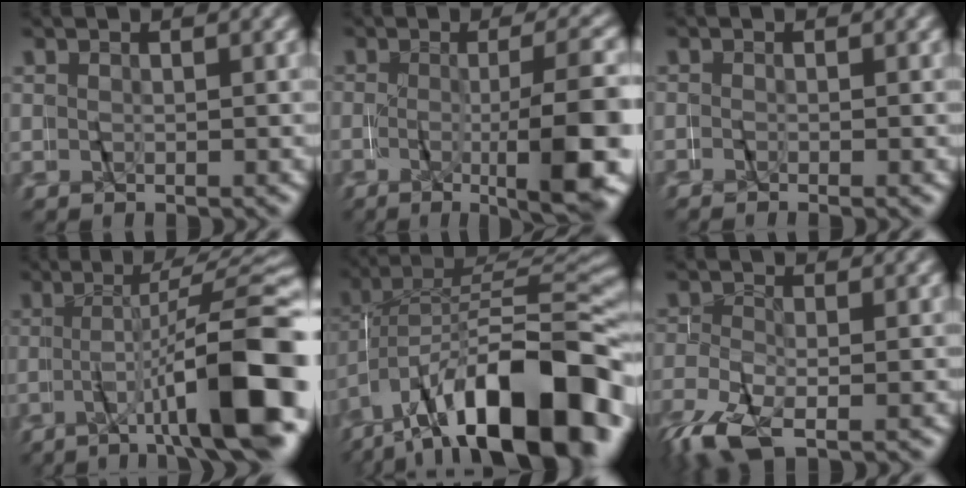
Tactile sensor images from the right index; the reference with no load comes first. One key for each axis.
{"total": 8.0, "fx": -2.7, "fy": 0.5, "fz": 7.5, "tx": -0.078, "ty": 0.004, "tz": -0.042}
{"total": 1.1, "fx": -1.0, "fy": -0.6, "fz": -0.1, "tx": -0.001, "ty": 0.002, "tz": -0.021}
{"total": 11.1, "fx": -3.6, "fy": 2.0, "fz": 10.3, "tx": -0.136, "ty": 0.001, "tz": -0.047}
{"total": 15.2, "fx": -6.3, "fy": 6.9, "fz": 11.9, "tx": -0.188, "ty": -0.008, "tz": -0.081}
{"total": 5.4, "fx": -4.7, "fy": 1.9, "fz": 1.9, "tx": -0.059, "ty": -0.015, "tz": -0.070}